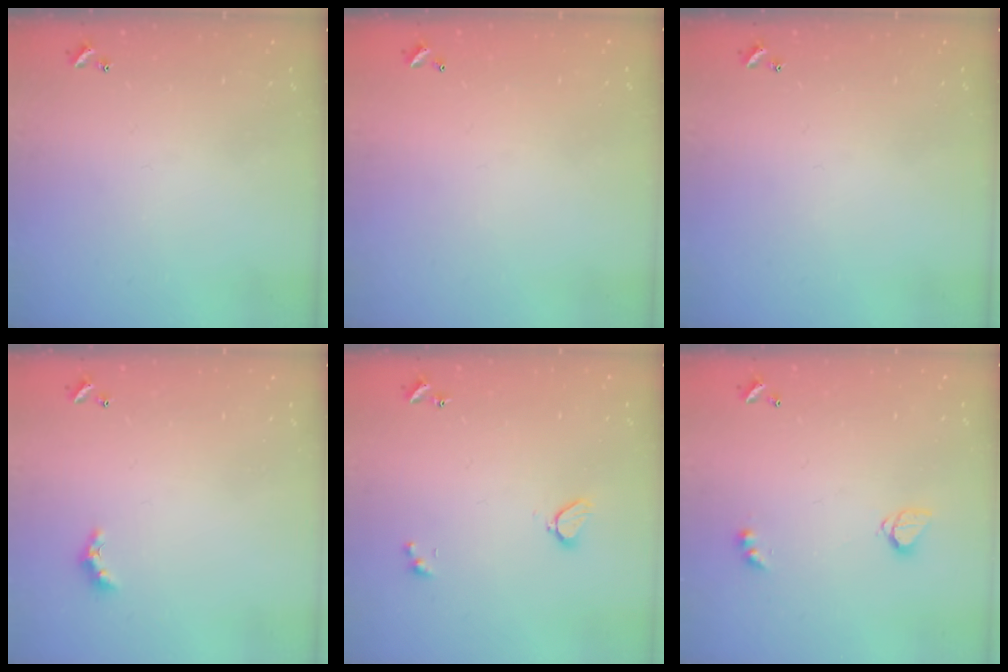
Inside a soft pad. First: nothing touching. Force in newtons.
{"total": 2.7, "press": 2.7, "slide": 0.1}
{"total": 0.0}
{"total": 2.6, "press": 2.5, "slide": 0.6}
{"total": 2.1, "press": 2.0, "slide": 0.5}
{"total": 3.3, "press": 3.3, "slide": 0.2}